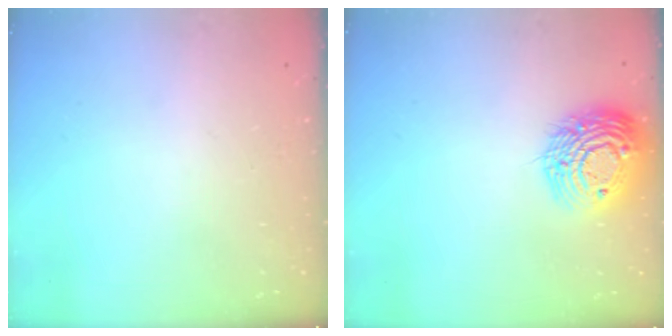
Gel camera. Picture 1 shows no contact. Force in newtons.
{"total": 15.6, "press": 15.6, "slide": 1.4}